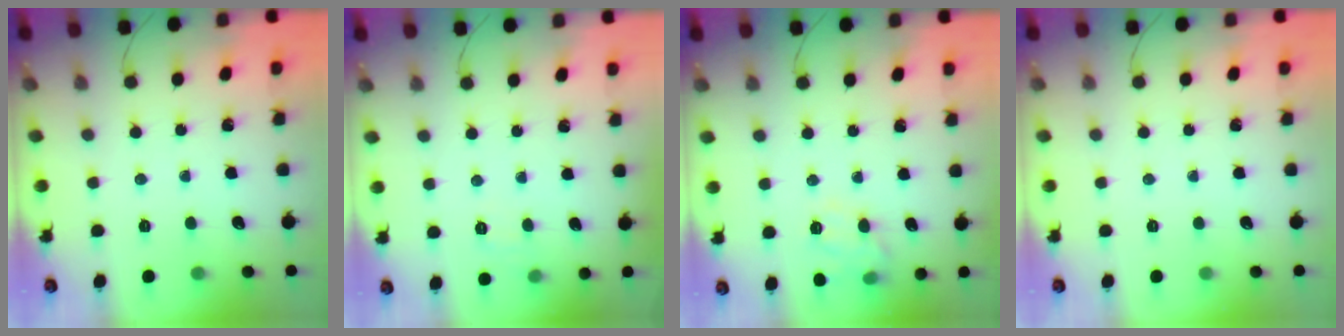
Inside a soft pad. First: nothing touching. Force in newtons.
{"total": 5.6, "press": 5.4, "slide": 1.3}
{"total": 11.0, "press": 10.9, "slide": 1.4}
{"total": 0.0}